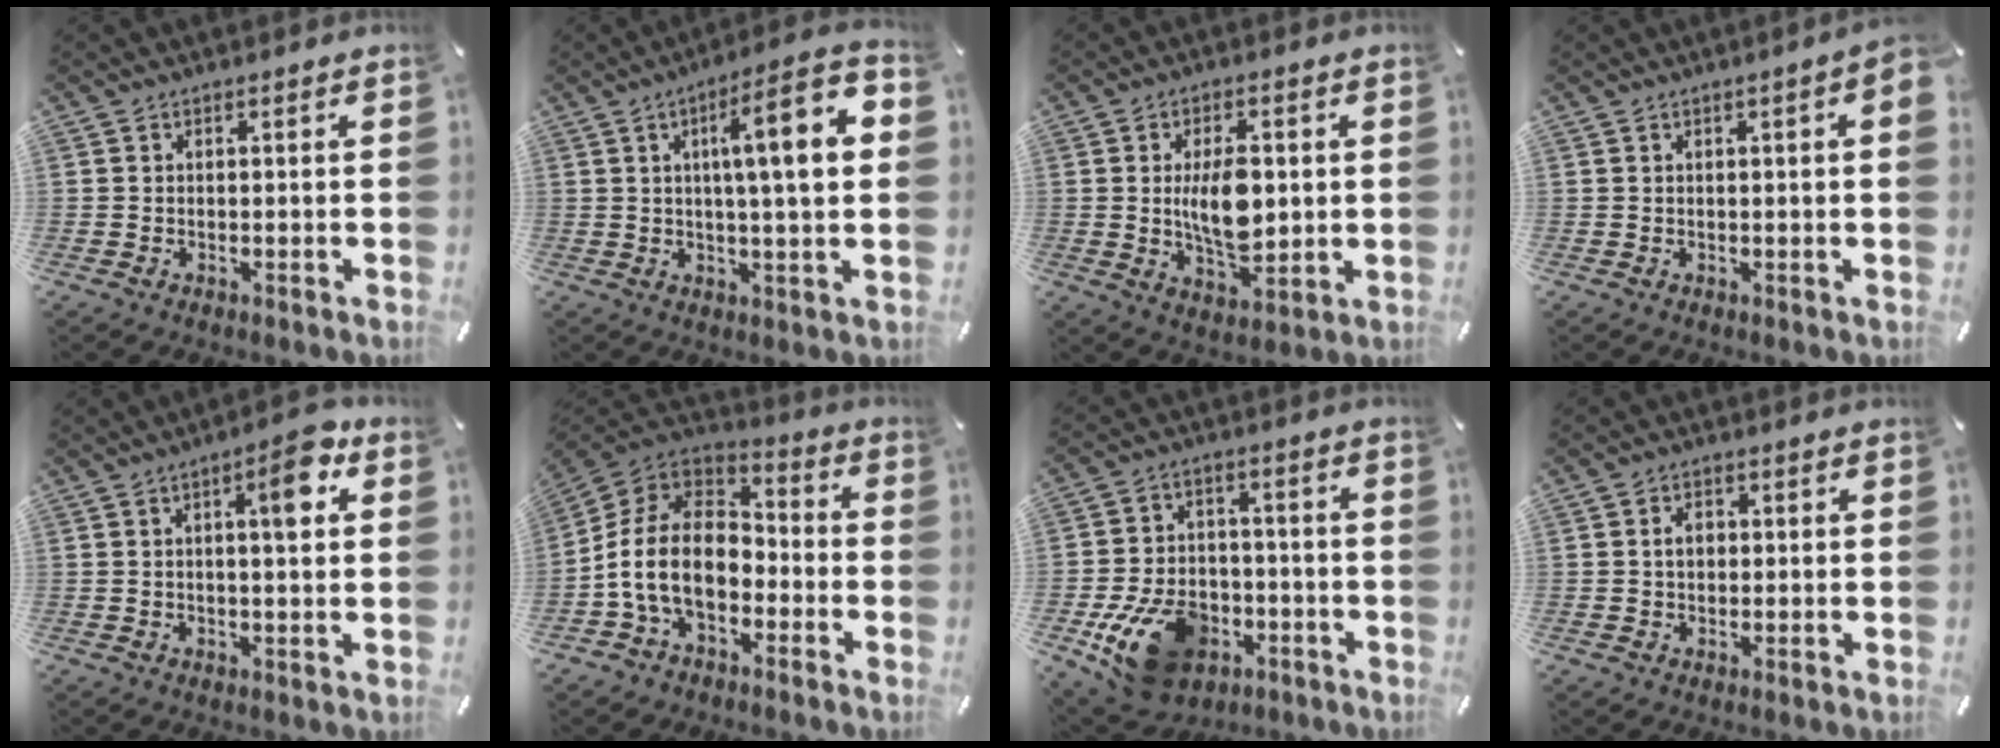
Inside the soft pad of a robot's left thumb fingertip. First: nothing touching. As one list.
[{"total": 15.6, "force": [3.5, 3.0, 14.9], "torque": [-0.226, -0.006, 0.044]}, {"total": 10.9, "force": [0.9, 5.8, 9.1], "torque": [-0.172, -0.003, 0.009]}, {"total": 3.0, "force": [0.7, 0.2, 2.9], "torque": [-0.053, 0.000, 0.012]}, {"total": 7.5, "force": [2.5, 2.0, 6.8], "torque": [-0.088, -0.010, 0.028]}, {"total": 14.9, "force": [-4.6, 10.4, 9.7], "torque": [-0.214, 0.029, -0.086]}, {"total": 15.8, "force": [-7.0, 10.7, 9.4], "torque": [-0.164, 0.045, -0.110]}, {"total": 3.1, "force": [0.2, 2.4, 2.0], "torque": [-0.034, 0.004, -0.002]}]